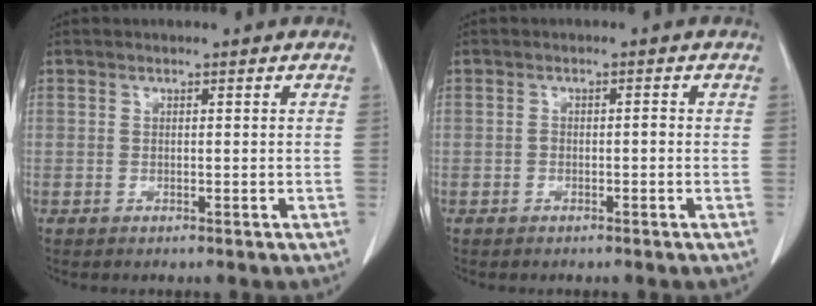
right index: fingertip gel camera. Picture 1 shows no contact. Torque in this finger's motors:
{"motor_torque": [0.09, -0.05, 0.01, 0.02]}